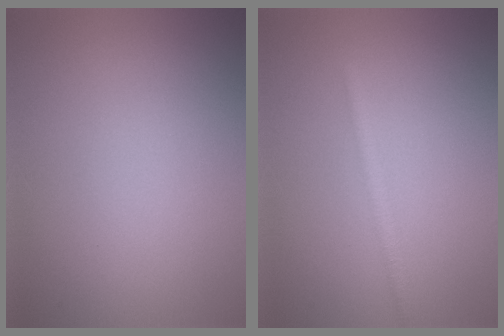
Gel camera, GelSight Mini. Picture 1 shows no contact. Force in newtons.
{"total": 1.5, "press": 1.5, "slide": 0.1}